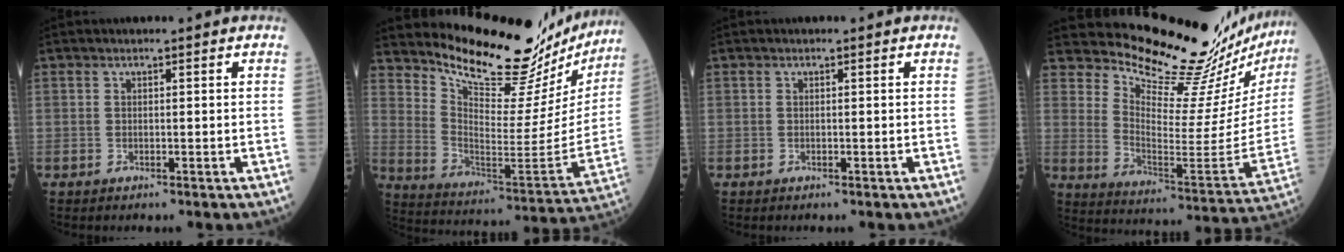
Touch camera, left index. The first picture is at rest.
{"total": 24.5, "force": [22.9, 5.0, 7.1], "torque": [-0.115, -0.098, 0.312]}
{"total": 0.0}
{"total": 23.3, "force": [22.3, 1.8, 6.5], "torque": [-0.118, -0.140, 0.296]}